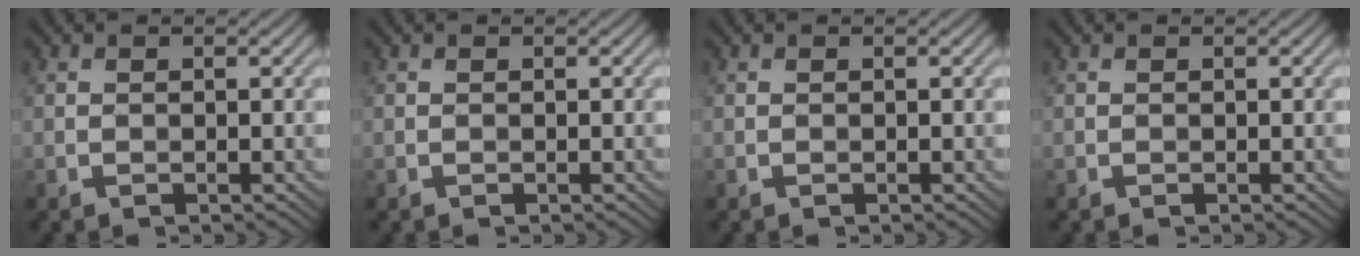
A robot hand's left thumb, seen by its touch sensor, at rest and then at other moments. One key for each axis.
{"total": 0.0}
{"total": 0.0}
{"total": 0.0}